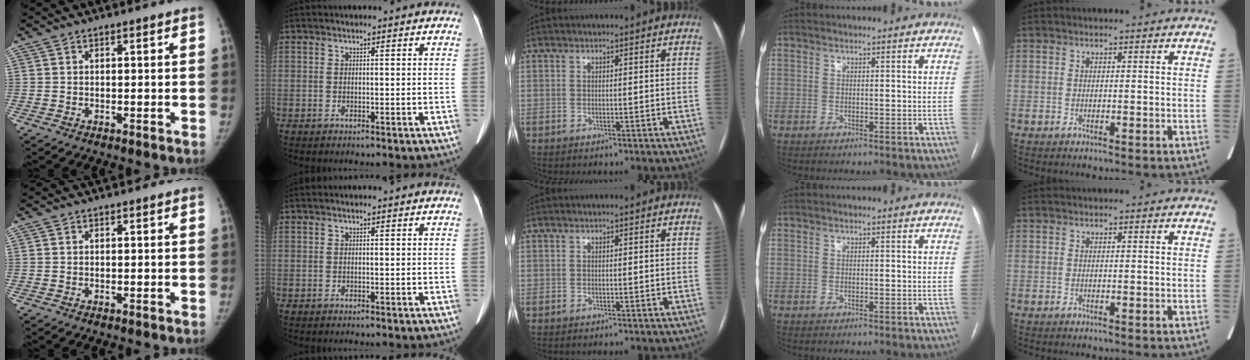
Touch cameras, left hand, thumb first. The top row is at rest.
{}